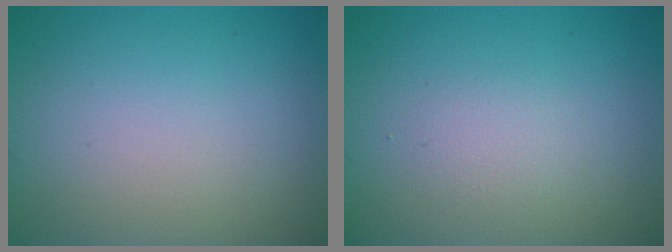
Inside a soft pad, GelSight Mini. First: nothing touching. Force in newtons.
{"total": 1.4, "press": 1.4, "slide": 0.1}